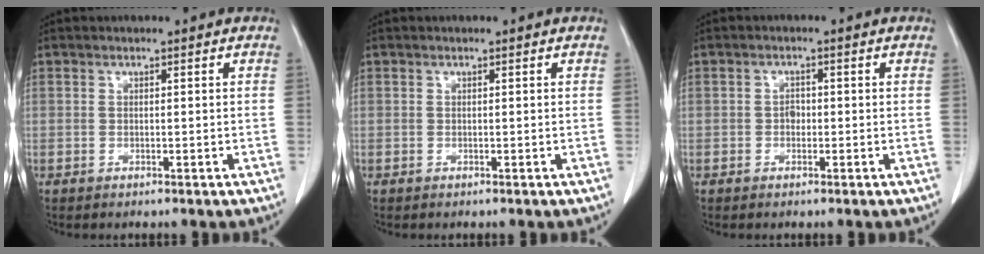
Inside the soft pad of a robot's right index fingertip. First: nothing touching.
{"total": 0.0}
{"total": 1.3, "force": [-0.3, 1.0, 0.9], "torque": [-0.011, 0.005, -0.006]}